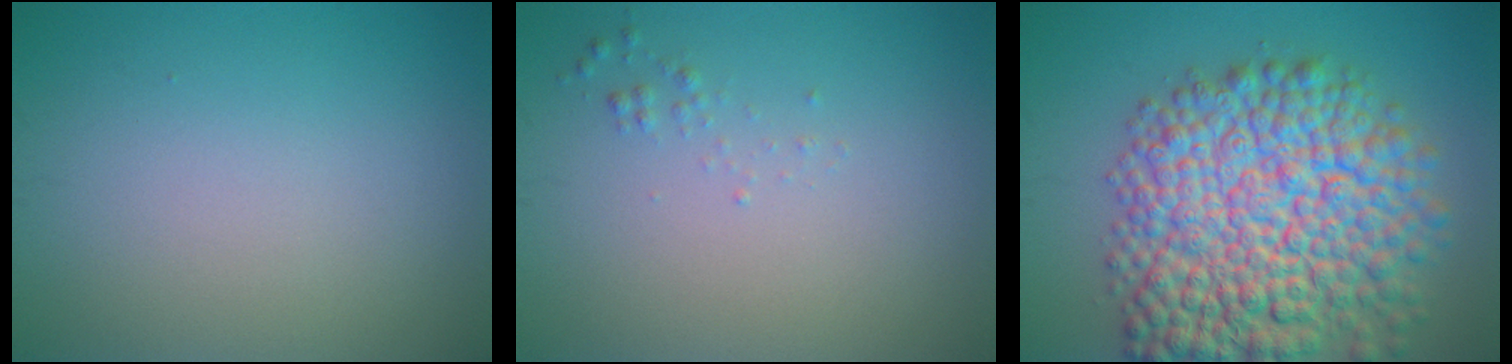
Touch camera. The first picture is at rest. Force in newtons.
{"total": 0.6, "press": 0.6, "slide": 0.0}
{"total": 13.3, "press": 13.3, "slide": 0.5}